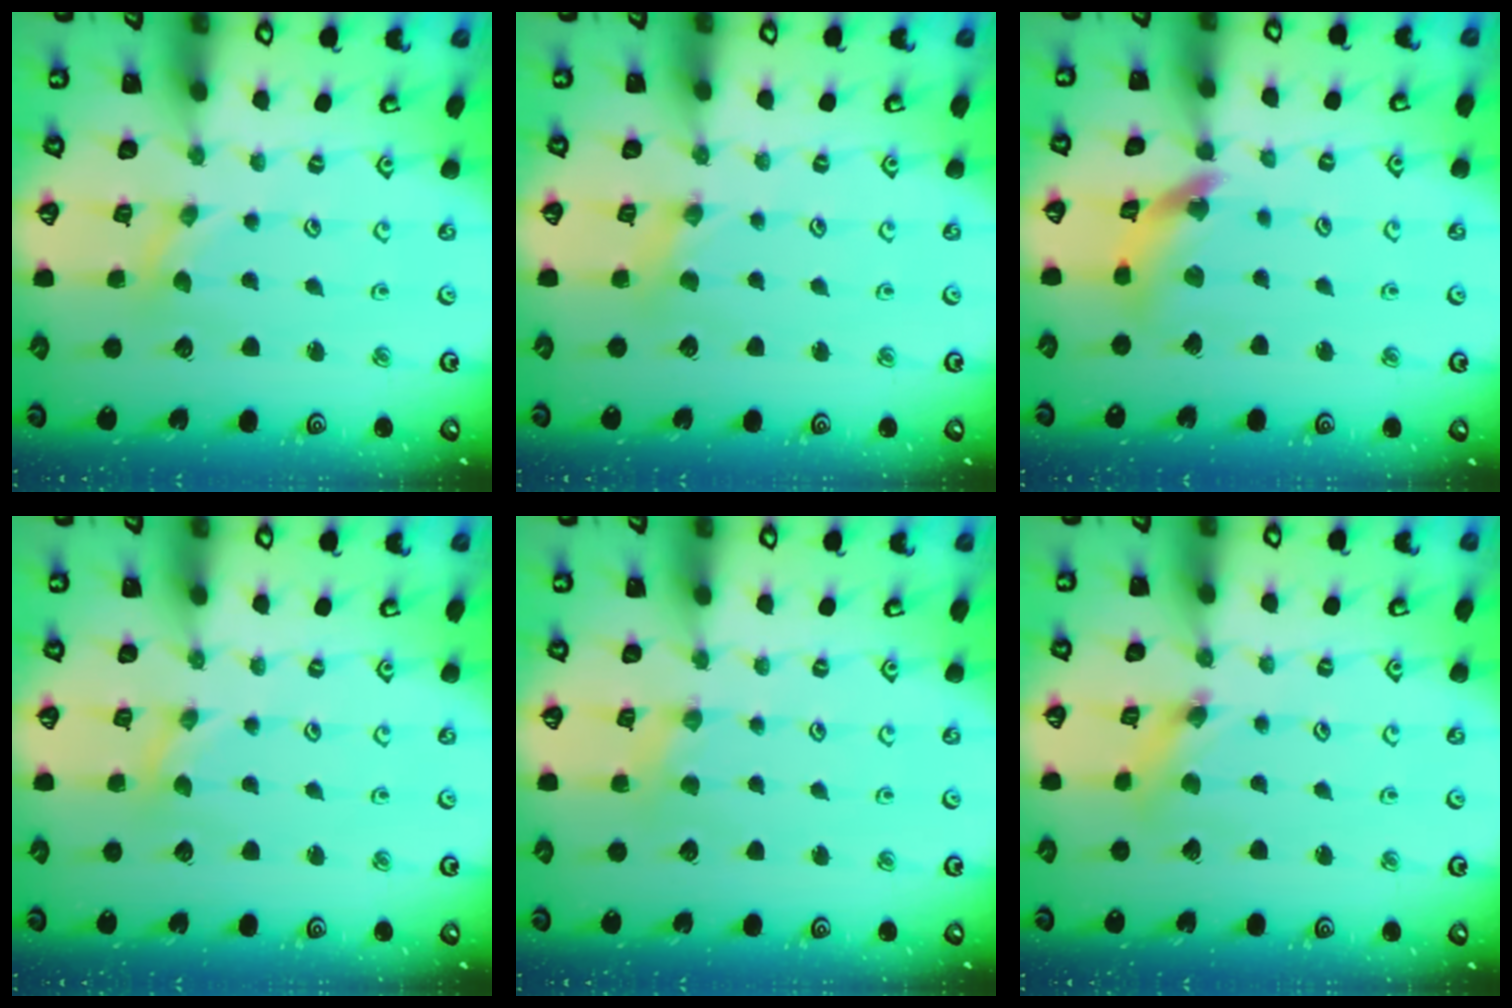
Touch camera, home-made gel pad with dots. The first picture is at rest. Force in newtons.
{"total": 2.8, "press": 2.8, "slide": 0.3}
{"total": 11.0, "press": 10.9, "slide": 1.3}
{"total": 0.0}
{"total": 1.5, "press": 1.5, "slide": 0.3}
{"total": 2.0, "press": 2.0, "slide": 0.1}